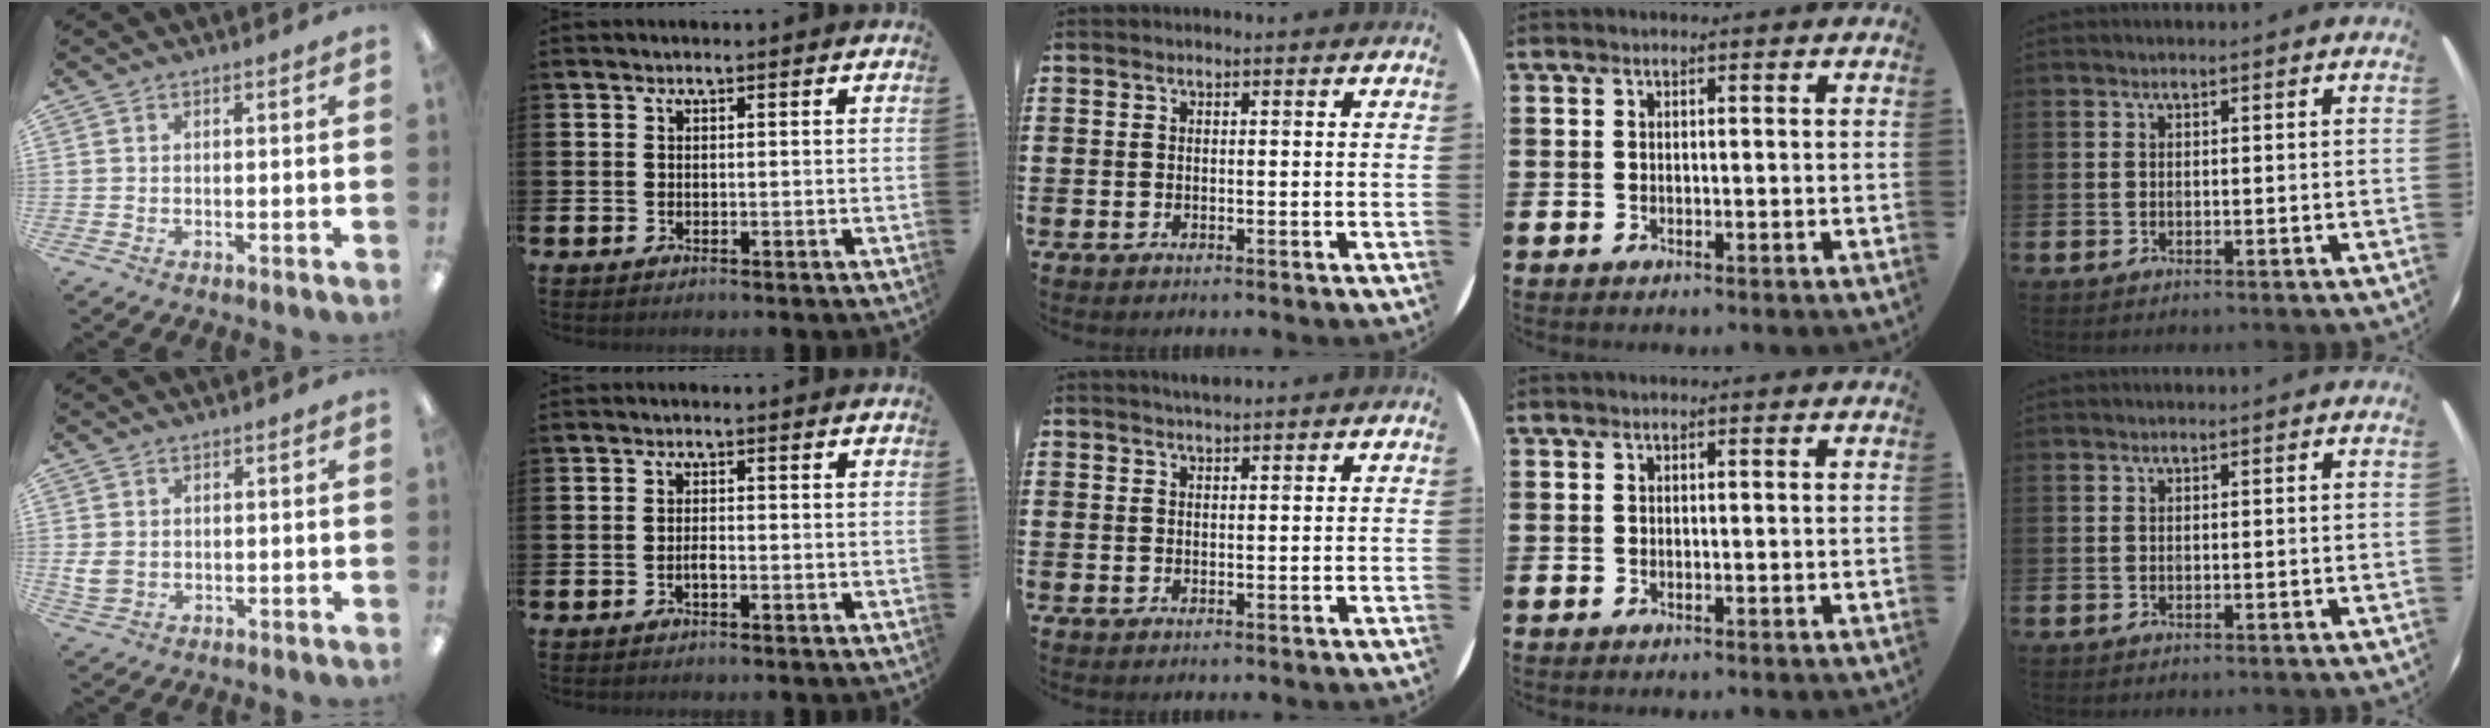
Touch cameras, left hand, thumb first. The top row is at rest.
{"thumb": {"total": 3.5, "force": [0.6, 2.9, 1.9], "torque": [-0.035, 0.000, 0.011]}, "index": {"total": 1.2, "force": [-0.6, 0.3, 0.9], "torque": [-0.013, -0.003, -0.012]}, "middle": {"total": 1.4, "force": [1.3, -0.1, 0.3], "torque": [-0.006, 0.001, 0.025]}}